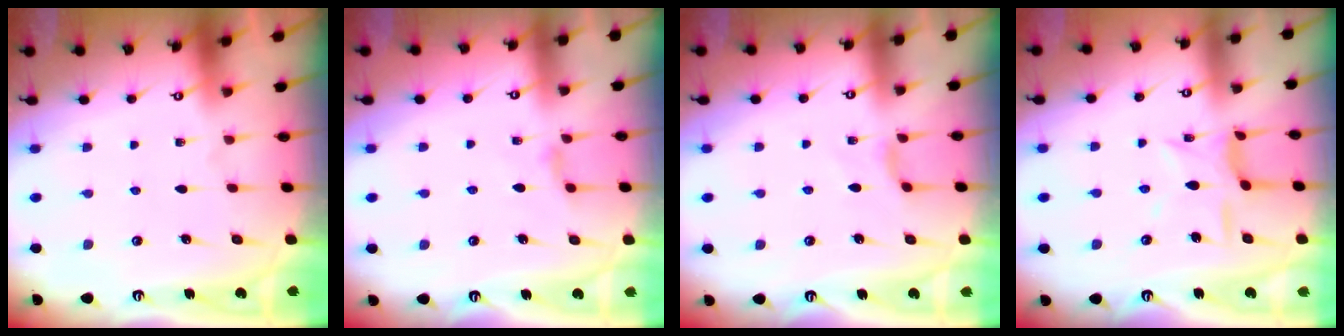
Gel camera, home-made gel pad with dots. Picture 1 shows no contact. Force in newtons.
{"total": 2.4, "press": 2.4, "slide": 0.4}
{"total": 2.1, "press": 2.0, "slide": 0.5}
{"total": 8.1, "press": 8.1, "slide": 0.6}